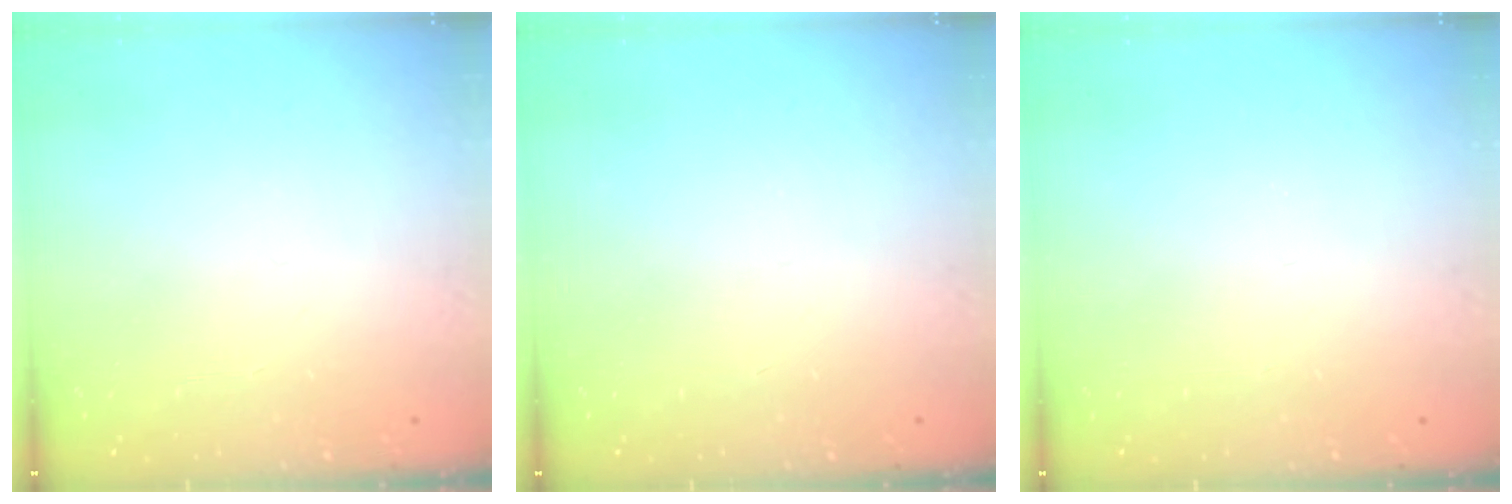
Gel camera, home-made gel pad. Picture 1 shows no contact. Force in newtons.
{"total": 0.0}
{"total": 0.0}